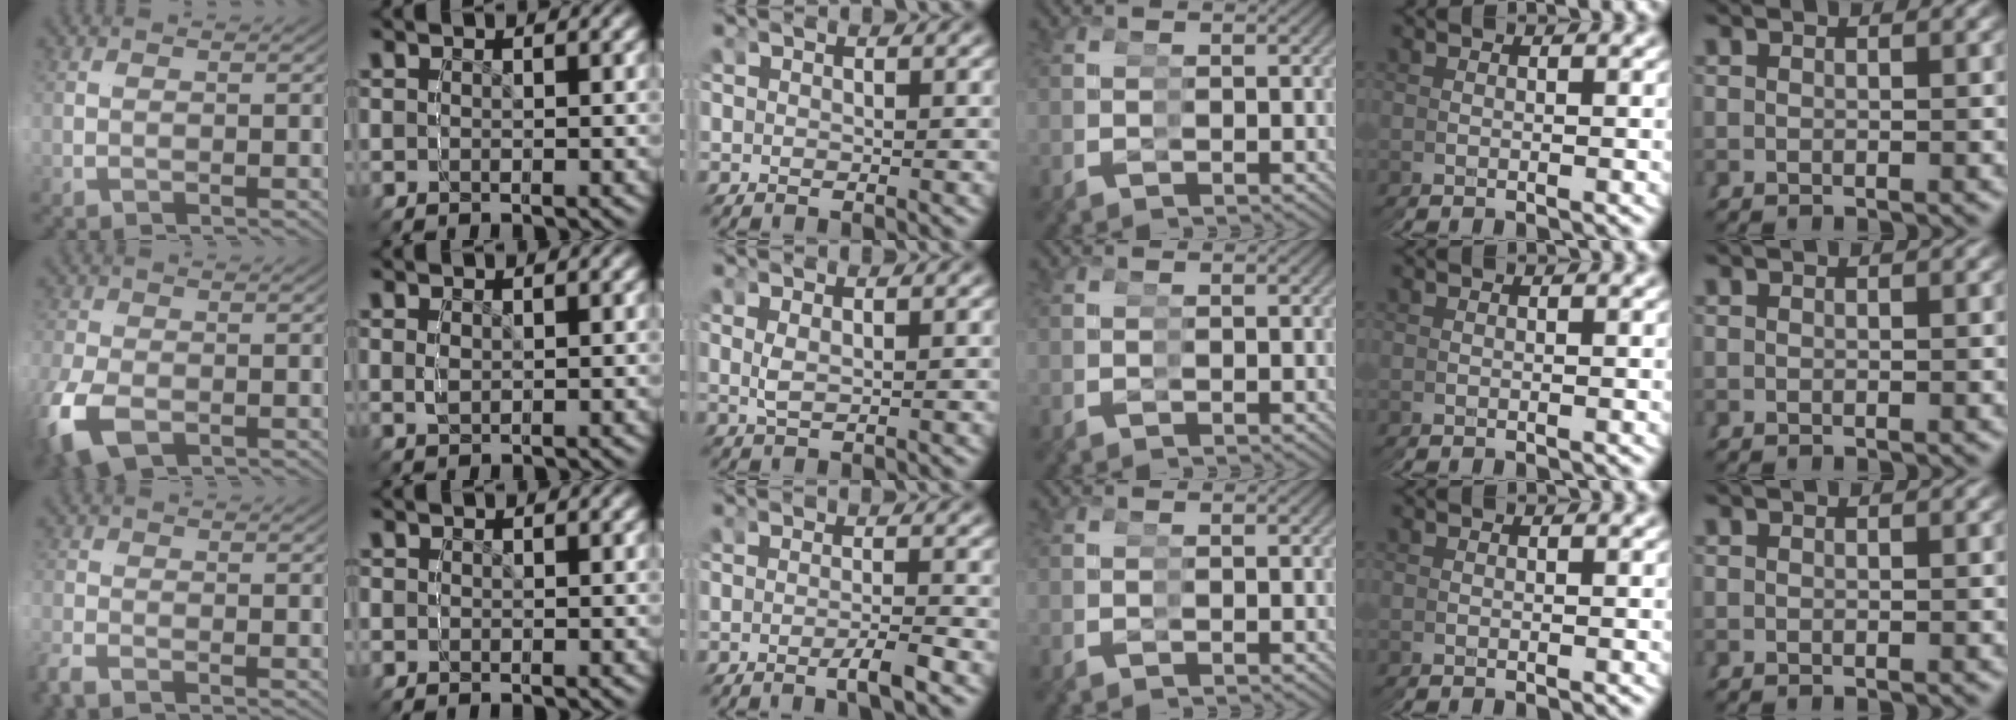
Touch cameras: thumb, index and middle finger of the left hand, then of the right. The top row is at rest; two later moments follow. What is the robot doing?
{"motion": "grasp_and_lifting", "object": "glasses"}